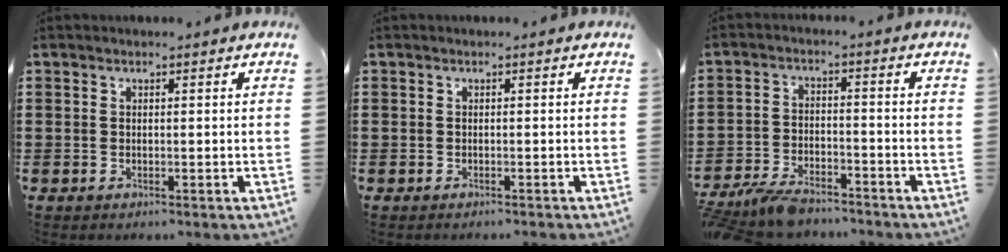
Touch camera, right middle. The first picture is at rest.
{"total": 0.6, "force": [-0.6, 0.2, -0.1], "torque": [0.001, 0.002, -0.012]}
{"total": 5.9, "force": [-5.4, 1.5, 1.9], "torque": [-0.056, 0.000, -0.110]}